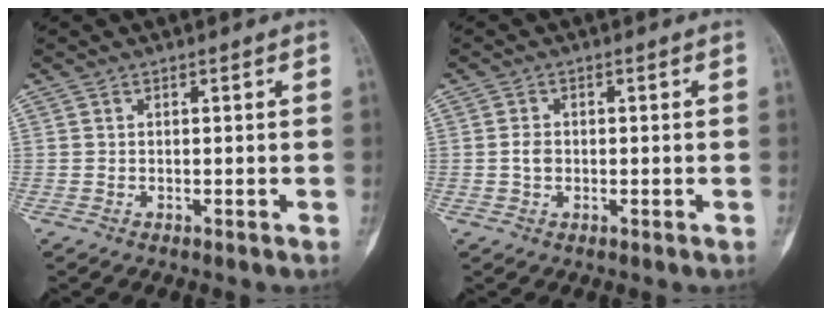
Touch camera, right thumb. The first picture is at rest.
{"total": 2.2, "force": [-0.2, 1.7, 1.4], "torque": [-0.022, 0.005, -0.006]}